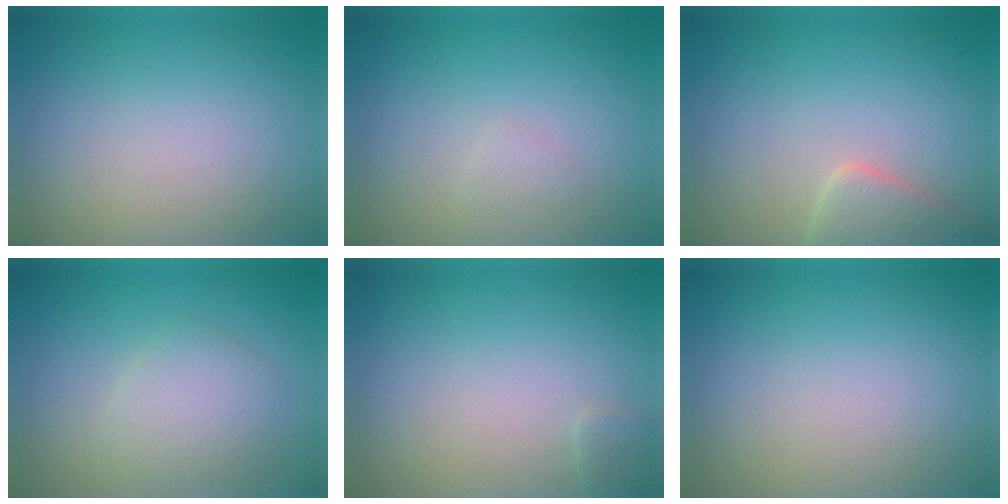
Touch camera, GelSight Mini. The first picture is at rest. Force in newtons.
{"total": 0.7, "press": 0.7, "slide": 0.1}
{"total": 3.3, "press": 3.3, "slide": 0.3}
{"total": 2.8, "press": 2.8, "slide": 0.1}
{"total": 0.8, "press": 0.8, "slide": 0.0}
{"total": 0.0}